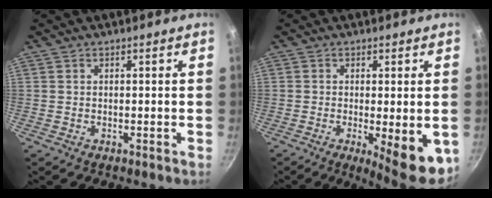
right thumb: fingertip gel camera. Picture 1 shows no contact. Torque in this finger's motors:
{"motor_torque": [-0.42, 0.61, 0.07, -0.02, 0.04]}